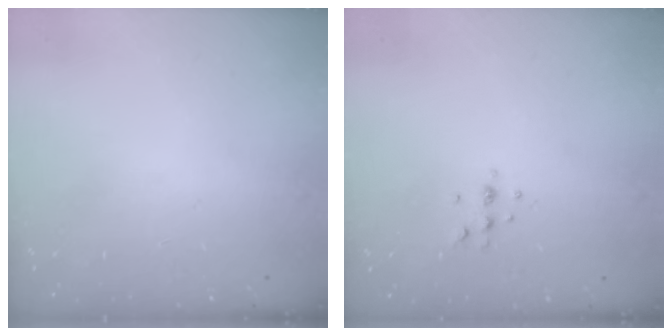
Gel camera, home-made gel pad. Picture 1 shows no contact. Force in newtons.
{"total": 3.8, "press": 3.8, "slide": 0.7}